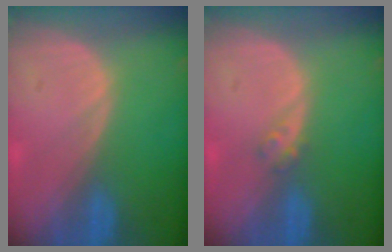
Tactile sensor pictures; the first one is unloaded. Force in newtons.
{"total": 1.6, "press": 1.4, "slide": 0.8}